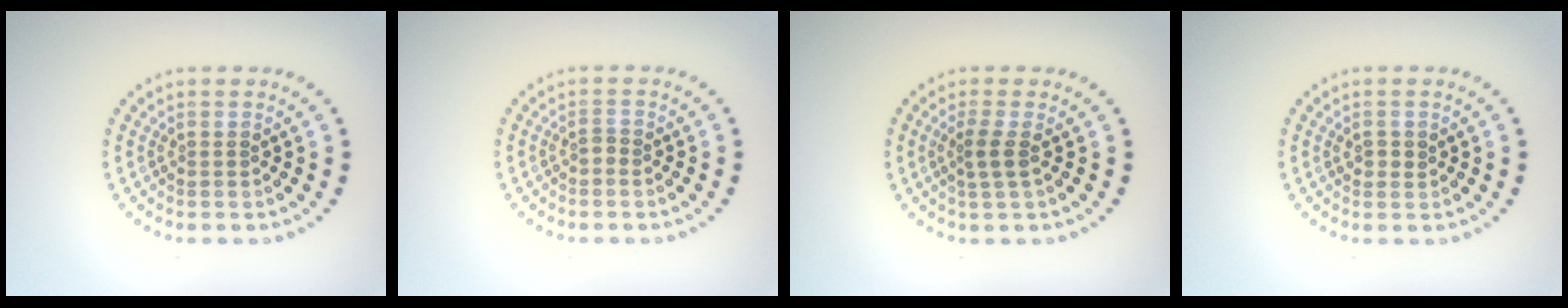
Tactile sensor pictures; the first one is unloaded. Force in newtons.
{"total": 0.8, "press": 0.5, "slide": 0.6}
{"total": 1.7, "press": 1.3, "slide": 1.1}
{"total": 1.2, "press": 1.0, "slide": 0.6}